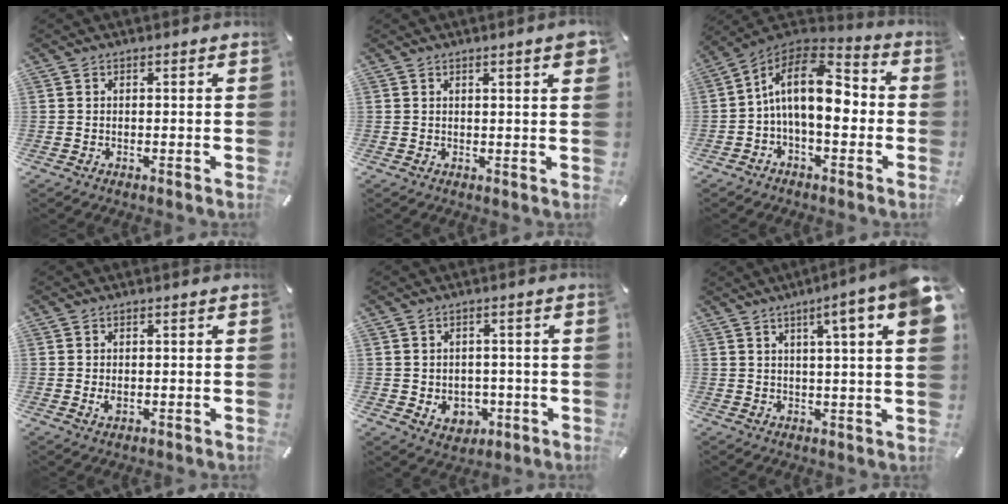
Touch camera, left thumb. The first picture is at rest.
{"total": 3.2, "force": [1.4, 0.4, 2.8], "torque": [-0.046, -0.002, 0.023]}
{"total": 14.6, "force": [0.1, 7.9, 12.3], "torque": [-0.232, -0.001, -0.001]}
{"total": 1.6, "force": [-0.2, 0.9, 1.2], "torque": [-0.032, -0.003, -0.006]}
{"total": 5.2, "force": [-0.8, 4.6, 2.2], "torque": [-0.017, 0.002, -0.013]}
{"total": 10.8, "force": [5.3, 0.7, 9.4], "torque": [-0.145, -0.027, 0.082]}